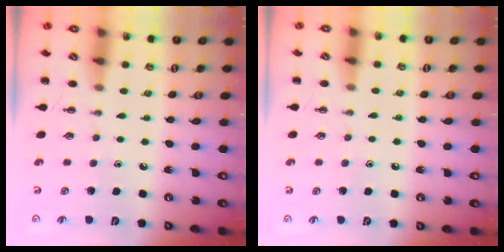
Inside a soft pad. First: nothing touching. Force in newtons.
{"total": 4.7, "press": 4.4, "slide": 1.5}